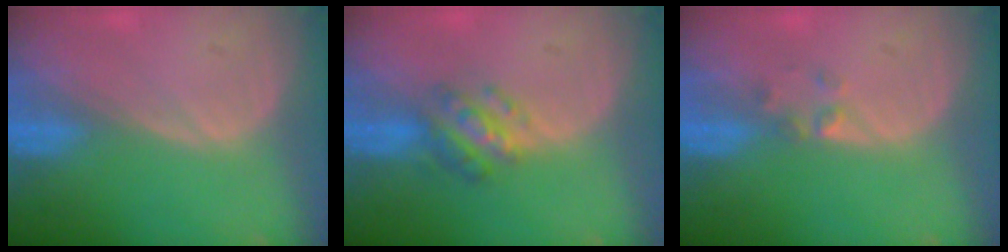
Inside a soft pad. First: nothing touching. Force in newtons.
{"total": 5.1, "press": 5.0, "slide": 1.2}
{"total": 1.6, "press": 1.4, "slide": 0.9}